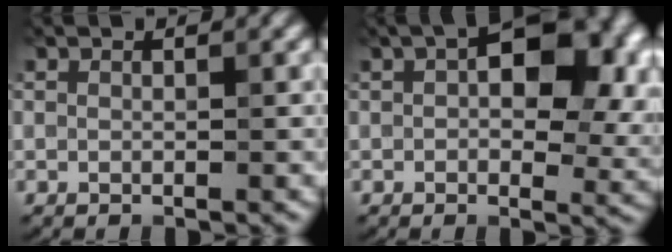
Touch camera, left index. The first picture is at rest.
{"total": 12.4, "force": [3.5, 7.0, 9.6], "torque": [-0.128, 0.011, 0.051]}